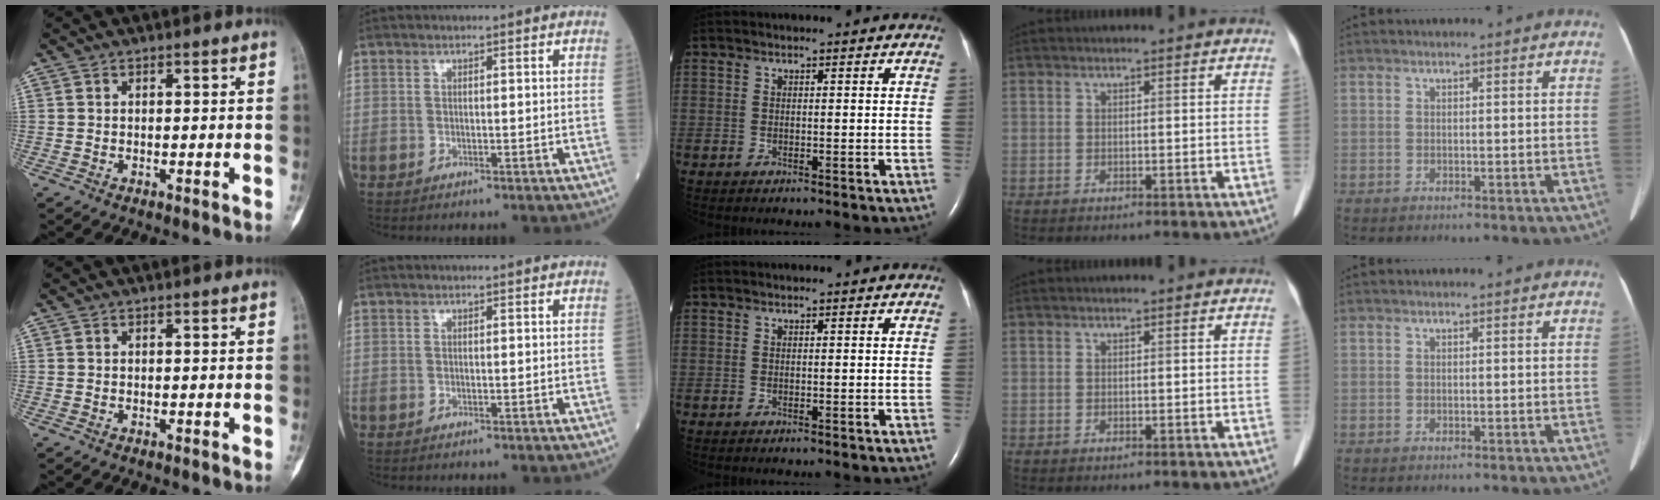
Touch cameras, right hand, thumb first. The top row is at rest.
{}